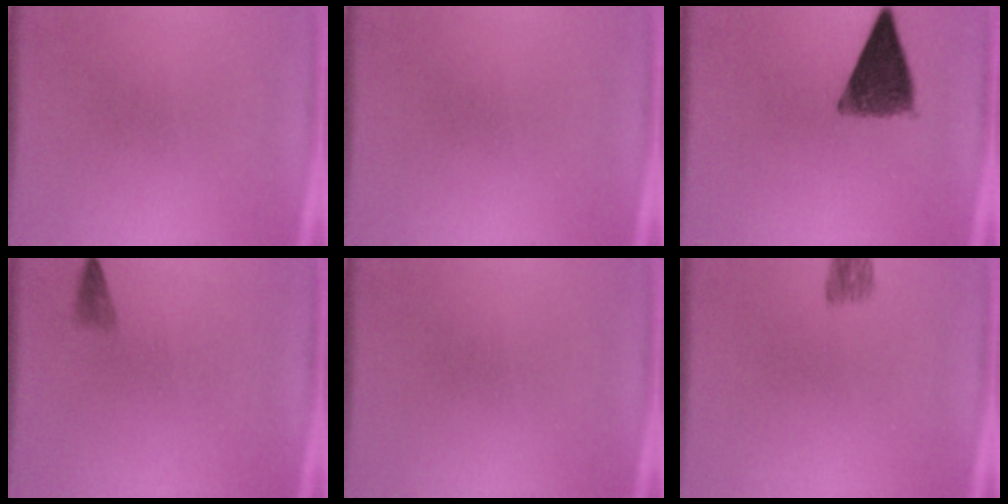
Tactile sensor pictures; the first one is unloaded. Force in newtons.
{"total": 0.0}
{"total": 9.1}
{"total": 1.2}
{"total": 0.0}
{"total": 2.5}